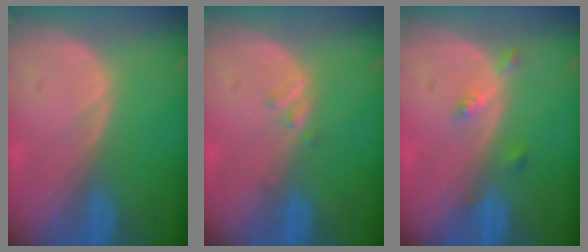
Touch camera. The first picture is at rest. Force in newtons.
{"total": 1.1, "press": 1.1, "slide": 0.1}
{"total": 2.4, "press": 2.0, "slide": 1.3}